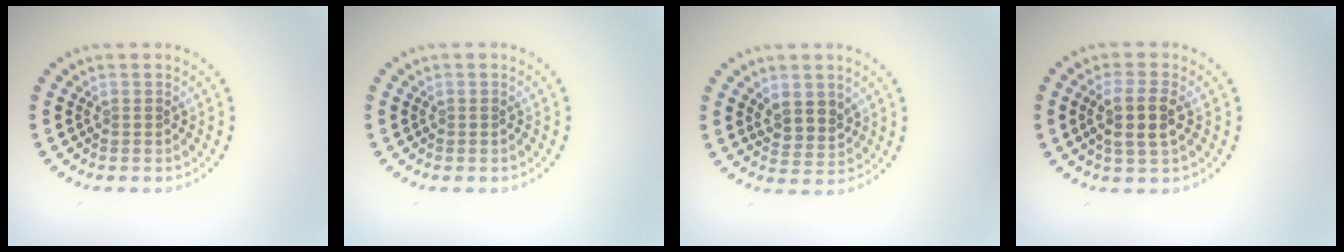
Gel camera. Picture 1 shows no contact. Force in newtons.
{"total": 0.0}
{"total": 2.5, "press": 2.2, "slide": 1.1}
{"total": 3.2, "press": 2.9, "slide": 1.2}